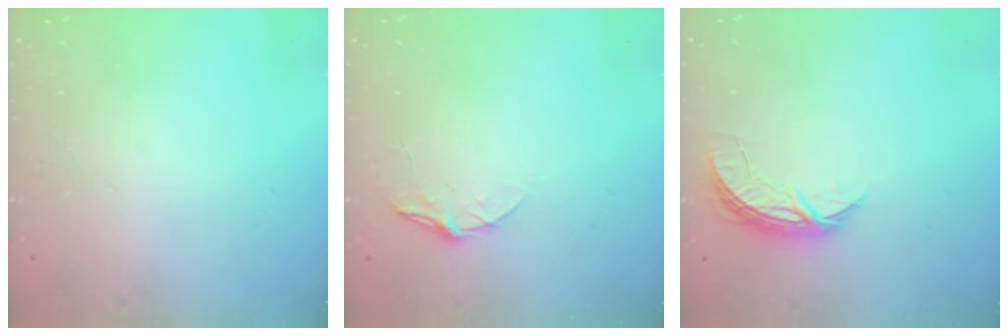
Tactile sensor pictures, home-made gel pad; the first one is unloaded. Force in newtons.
{"total": 5.8, "press": 5.8, "slide": 0.5}
{"total": 6.2, "press": 6.2, "slide": 0.5}